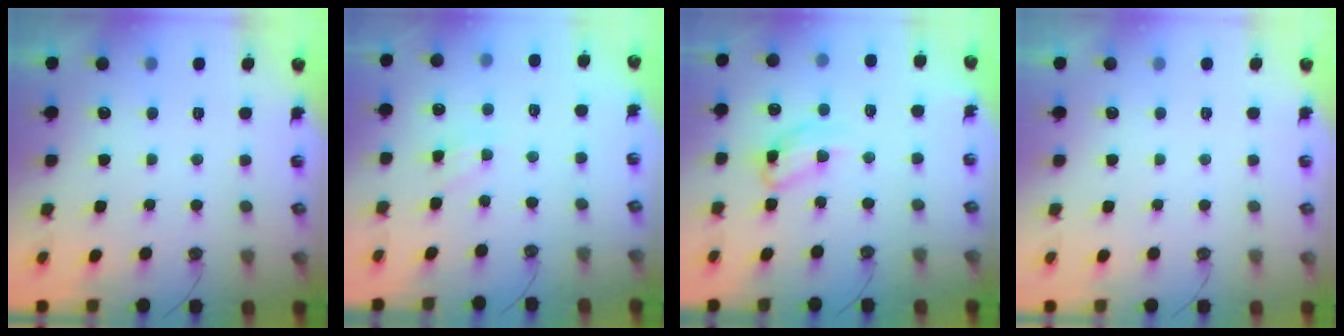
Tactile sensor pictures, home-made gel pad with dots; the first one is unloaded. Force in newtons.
{"total": 3.5, "press": 3.5, "slide": 0.4}
{"total": 12.9, "press": 12.9, "slide": 0.8}
{"total": 0.0}